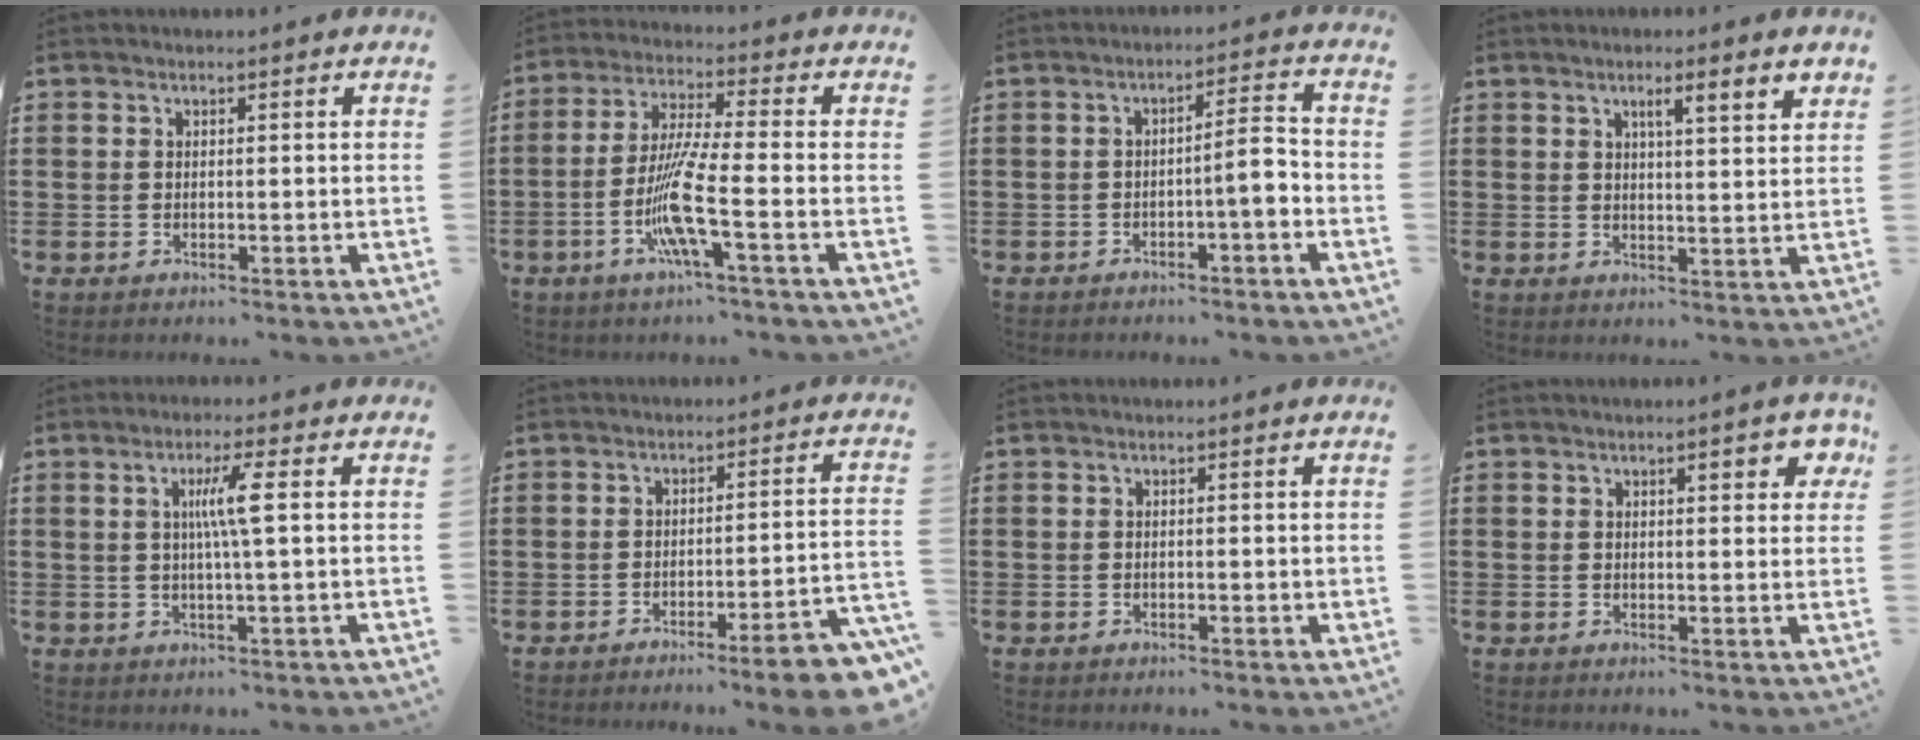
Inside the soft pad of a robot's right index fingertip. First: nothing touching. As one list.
[{"total": 9.7, "force": [-3.5, 0.4, 9.1], "torque": [-0.198, -0.019, -0.075]}, {"total": 5.2, "force": [-1.7, 0.8, 4.9], "torque": [-0.076, 0.002, -0.035]}, {"total": 2.7, "force": [1.4, 0.0, 2.3], "torque": [-0.041, -0.007, 0.018]}, {"total": 5.1, "force": [0.8, -0.3, 5.0], "torque": [-0.098, -0.002, 0.008]}, {"total": 6.1, "force": [-4.7, 0.1, 3.9], "torque": [-0.060, -0.009, -0.087]}, {"total": 0.0}, {"total": 3.6, "force": [1.7, 1.0, 3.0], "torque": [-0.038, -0.001, 0.021]}]